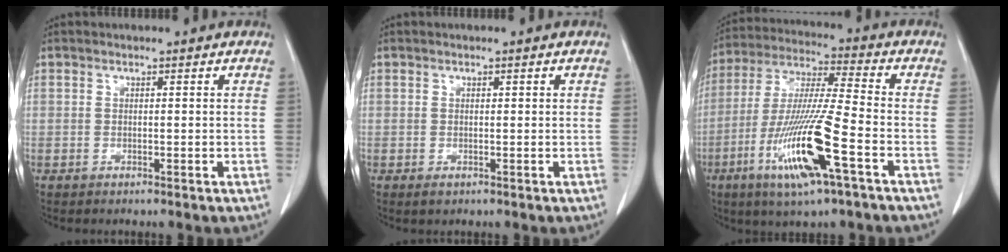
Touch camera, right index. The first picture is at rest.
{"total": 1.5, "force": [-0.5, 0.8, 1.1], "torque": [-0.017, -0.001, -0.005]}
{"total": 16.1, "force": [-6.5, 0.4, 14.7], "torque": [-0.301, -0.022, -0.120]}